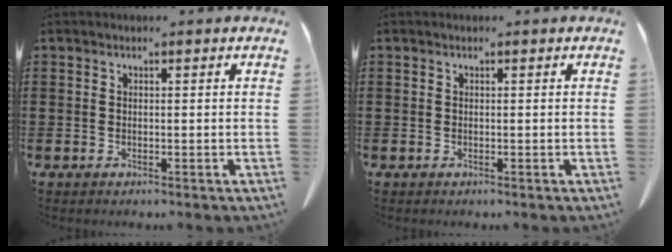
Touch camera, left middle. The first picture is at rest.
{"total": 0.0}